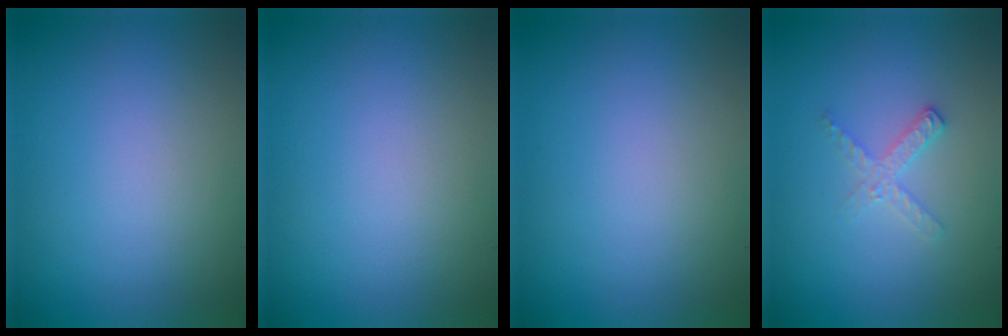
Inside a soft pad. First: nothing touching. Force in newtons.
{"total": 0.0}
{"total": 0.0}
{"total": 1.7, "press": 1.7, "slide": 0.2}